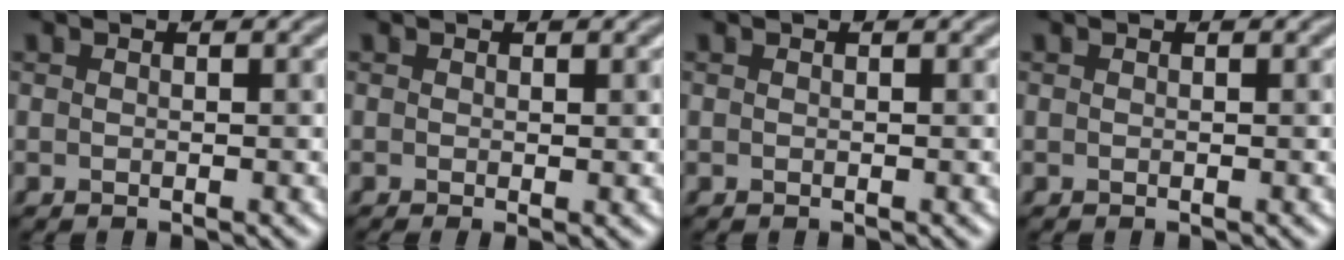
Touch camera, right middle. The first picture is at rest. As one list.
[{"total": 0.8, "force": [0.0, 0.1, 0.8], "torque": [-0.012, -0.005, -0.002]}, {"total": 0.0}, {"total": 0.0}]